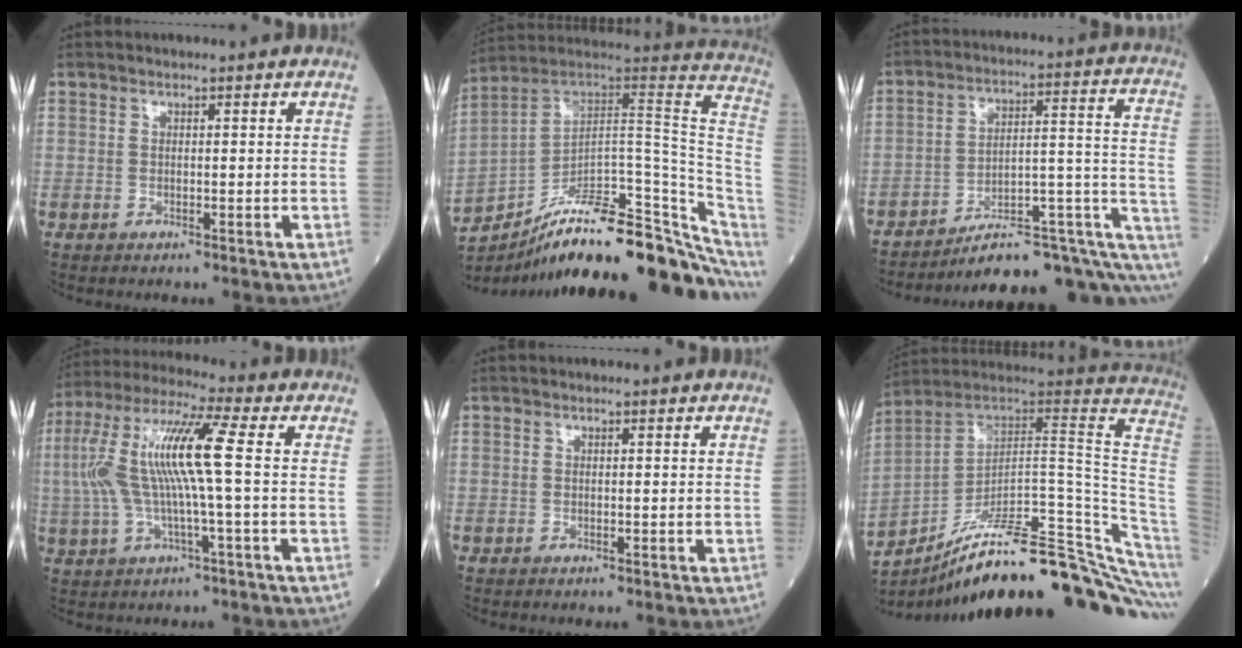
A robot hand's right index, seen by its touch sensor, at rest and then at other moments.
{"total": 24.8, "force": [-18.0, 4.3, 16.6], "torque": [-0.136, 0.053, -0.269]}
{"total": 17.4, "force": [-11.5, 4.2, 12.3], "torque": [-0.100, 0.075, -0.153]}
{"total": 13.4, "force": [0.7, 0.7, 13.4], "torque": [-0.281, 0.026, 0.004]}
{"total": 0.0}
{"total": 30.6, "force": [-21.6, 2.4, 21.5], "torque": [-0.177, 0.026, -0.313]}